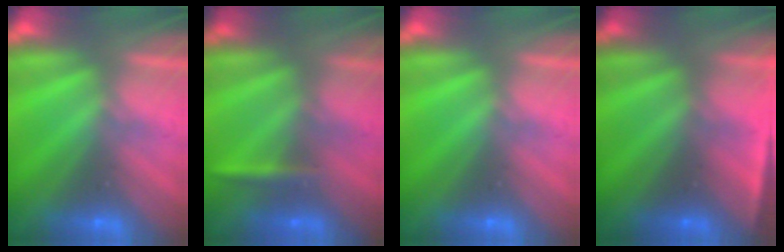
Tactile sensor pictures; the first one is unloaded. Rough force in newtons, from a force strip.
{"total": 2.3}
{"total": 0.0}
{"total": 4.7}